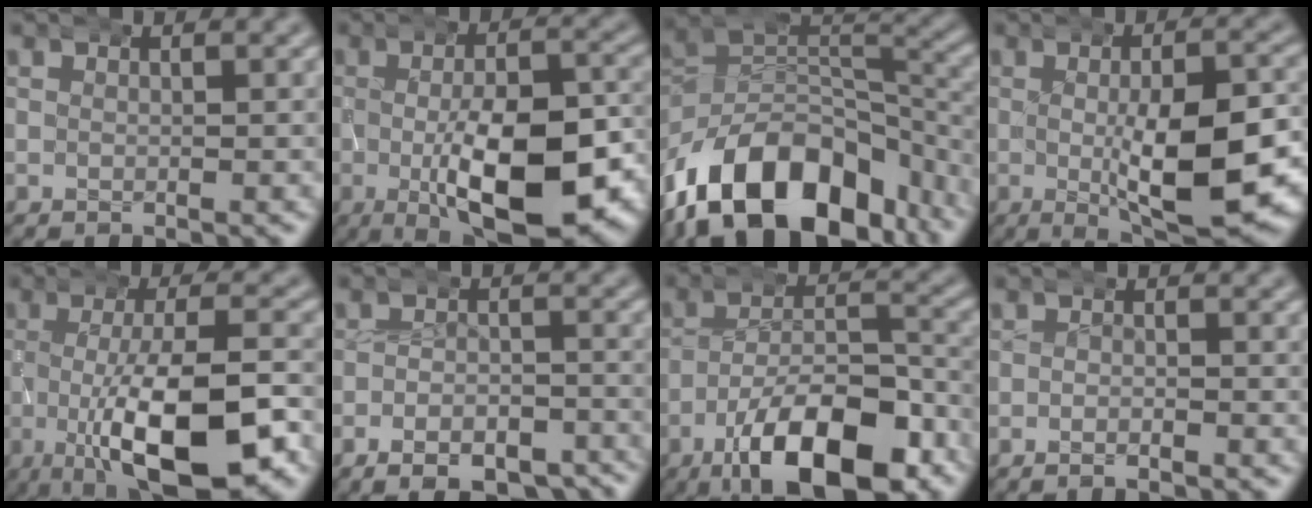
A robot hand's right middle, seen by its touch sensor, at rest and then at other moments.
{"total": 13.5, "force": [-3.0, 5.4, 12.0], "torque": [-0.183, -0.031, -0.025]}
{"total": 18.5, "force": [-8.3, 12.1, 11.3], "torque": [-0.212, -0.060, -0.103]}
{"total": 11.2, "force": [-1.1, 4.2, 10.3], "torque": [-0.152, -0.020, 0.000]}
{"total": 11.7, "force": [-2.9, 4.1, 10.6], "torque": [-0.175, -0.022, -0.031]}
{"total": 8.3, "force": [-7.2, 3.0, 2.8], "torque": [-0.023, -0.016, -0.113]}
{"total": 12.7, "force": [-6.7, 5.5, 9.3], "torque": [-0.135, -0.026, -0.087]}
{"total": 1.5, "force": [-1.3, 0.4, 0.5], "torque": [-0.011, -0.005, -0.023]}